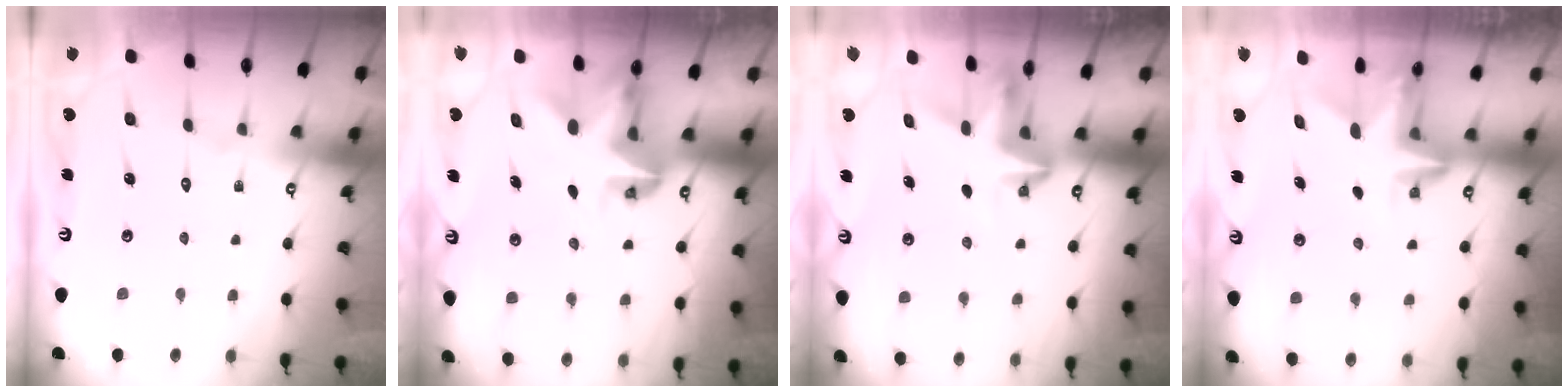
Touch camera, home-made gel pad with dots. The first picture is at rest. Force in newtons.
{"total": 5.7, "press": 5.6, "slide": 0.6}
{"total": 3.8, "press": 3.8, "slide": 0.4}
{"total": 2.9, "press": 2.9, "slide": 0.3}